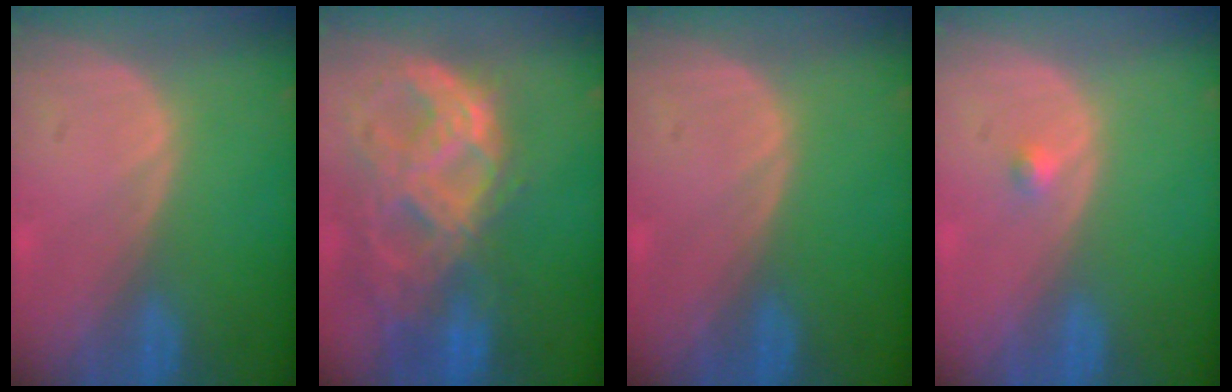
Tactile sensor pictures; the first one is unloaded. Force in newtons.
{"total": 11.3, "press": 9.6, "slide": 6.1}
{"total": 0.0}
{"total": 1.1, "press": 0.9, "slide": 0.5}